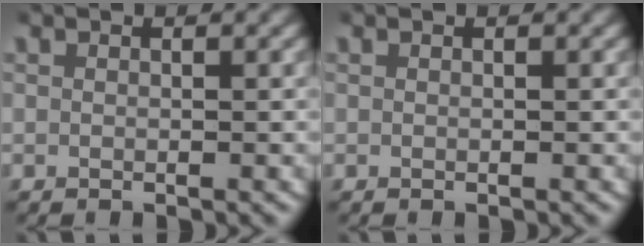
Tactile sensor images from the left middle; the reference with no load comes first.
{"total": 0.0}